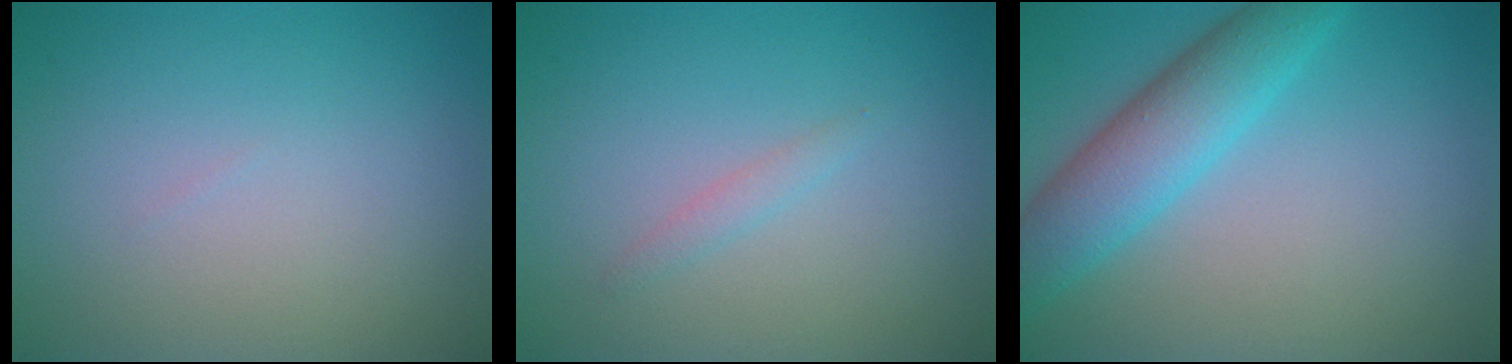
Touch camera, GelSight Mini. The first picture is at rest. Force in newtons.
{"total": 0.9, "press": 0.9, "slide": 0.1}
{"total": 5.6, "press": 5.6, "slide": 0.2}